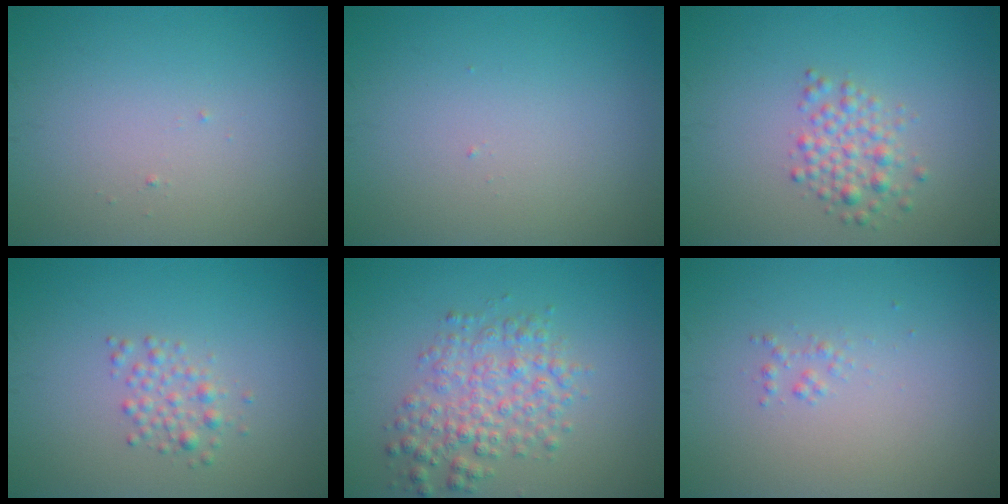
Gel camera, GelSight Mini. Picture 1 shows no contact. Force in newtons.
{"total": 0.0}
{"total": 2.5, "press": 2.5, "slide": 0.1}
{"total": 1.7, "press": 1.7, "slide": 0.0}
{"total": 4.2, "press": 4.2, "slide": 0.1}
{"total": 0.7, "press": 0.7, "slide": 0.0}